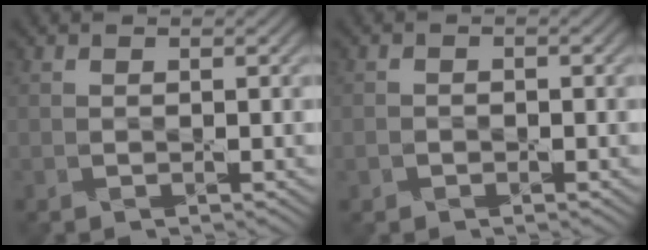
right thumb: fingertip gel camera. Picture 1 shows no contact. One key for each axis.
{"total": 1.0, "fx": -0.6, "fy": 0.8, "fz": 0.2, "tx": -0.002, "ty": -0.001, "tz": -0.011}